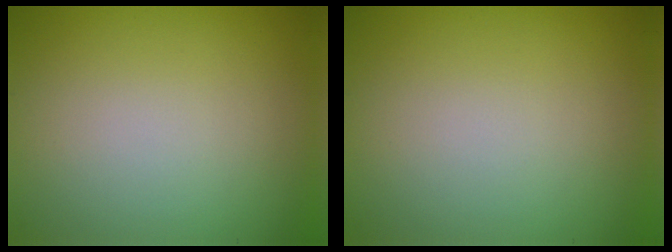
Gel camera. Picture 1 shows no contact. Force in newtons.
{"total": 0.0}